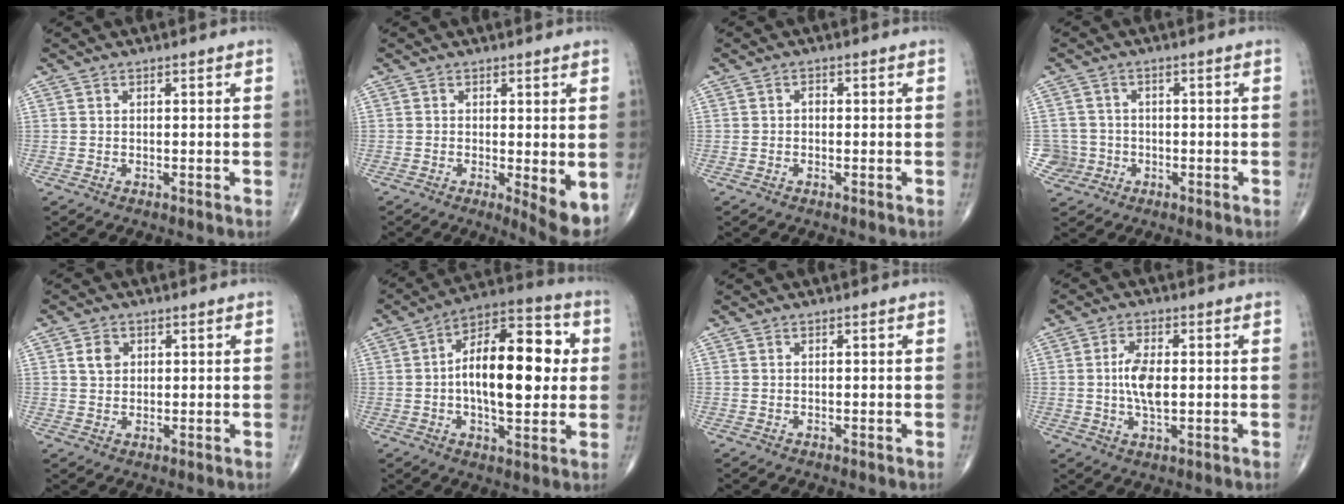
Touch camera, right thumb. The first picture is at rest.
{"total": 5.5, "force": [-0.6, 1.5, 5.2], "torque": [-0.073, -0.016, -0.009]}
{"total": 0.8, "force": [-0.1, 0.5, 0.6], "torque": [-0.004, 0.002, -0.007]}
{"total": 4.4, "force": [-1.2, 4.2, -0.3], "torque": [0.025, 0.015, -0.022]}
{"total": 3.4, "force": [1.0, 2.7, 1.7], "torque": [-0.015, -0.002, 0.017]}
{"total": 19.2, "force": [1.4, 8.9, 17.0], "torque": [-0.242, 0.023, 0.013]}
{"total": 0.0}
{"total": 6.4, "force": [0.1, 2.9, 5.7], "torque": [-0.113, -0.001, -0.002]}